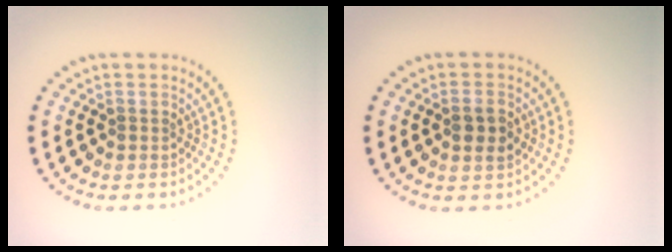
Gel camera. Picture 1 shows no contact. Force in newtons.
{"total": 2.3, "press": 2.3, "slide": 0.4}